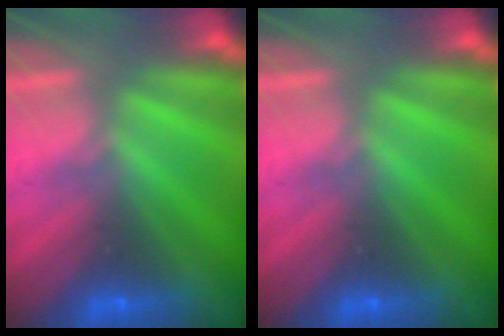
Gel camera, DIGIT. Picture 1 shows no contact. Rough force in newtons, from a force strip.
{"total": 0.0}